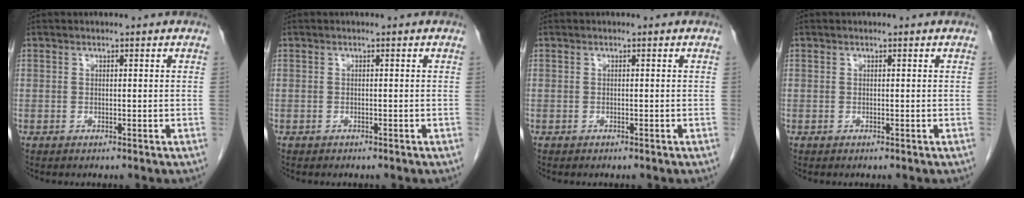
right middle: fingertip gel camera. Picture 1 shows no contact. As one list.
[{"total": 0.5, "force": [-0.5, 0.2, 0.2], "torque": [-0.015, -0.002, -0.007]}, {"total": 0.0}, {"total": 0.0}]